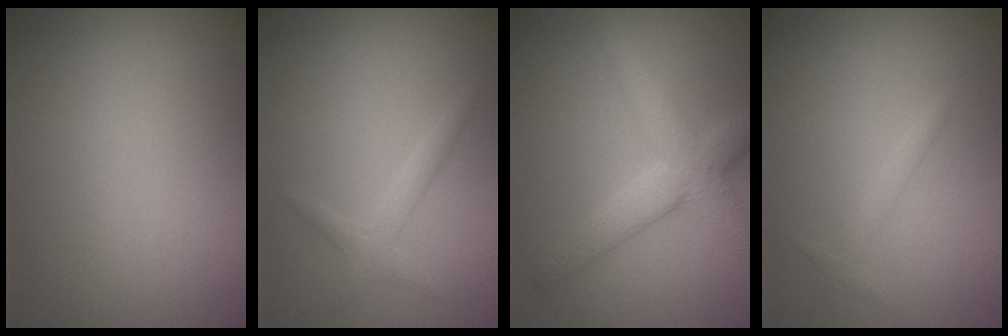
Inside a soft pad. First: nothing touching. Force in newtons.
{"total": 1.5, "press": 1.5, "slide": 0.1}
{"total": 4.9, "press": 4.9, "slide": 0.3}
{"total": 1.0, "press": 1.0, "slide": 0.0}